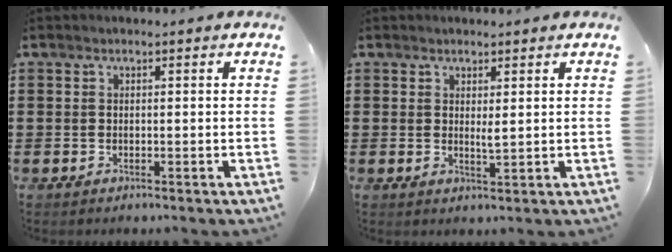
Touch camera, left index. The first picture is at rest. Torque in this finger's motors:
{"motor_torque": [0.37, -0.17, 0.04, 0.03]}